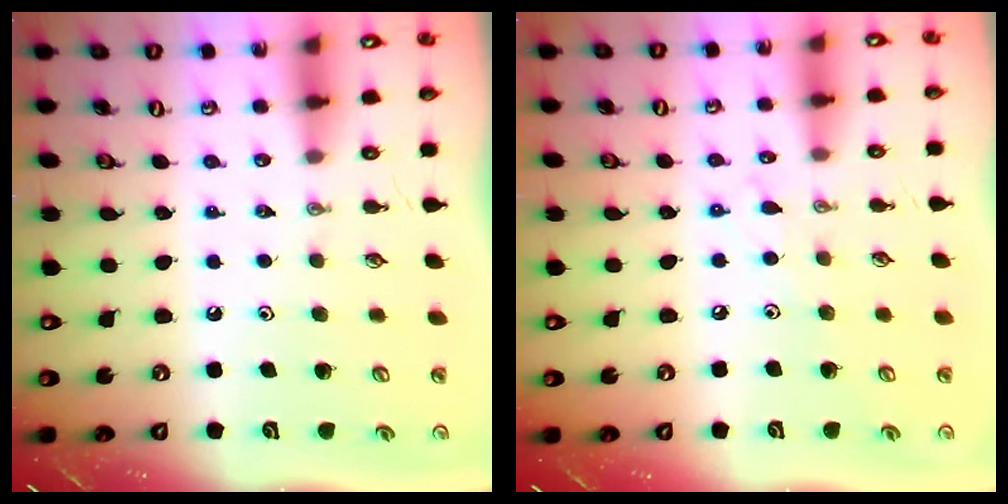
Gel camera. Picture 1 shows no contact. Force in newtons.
{"total": 6.6, "press": 6.6, "slide": 0.4}